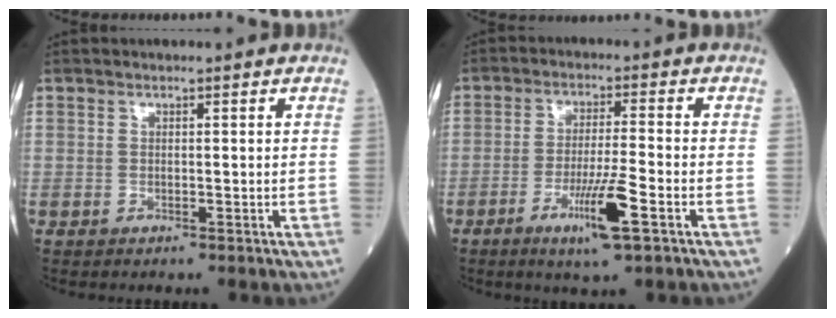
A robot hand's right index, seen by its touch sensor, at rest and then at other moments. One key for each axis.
{"total": 8.0, "fx": -3.8, "fy": -0.3, "fz": 7.0, "tx": -0.129, "ty": -0.016, "tz": -0.067}